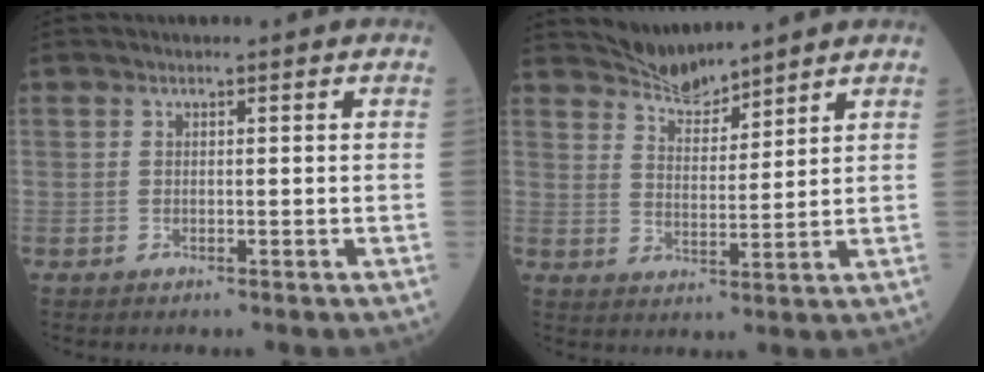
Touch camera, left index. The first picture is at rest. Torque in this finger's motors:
{"motor_torque": [0.41, -0.53, -0.02, 0.01]}